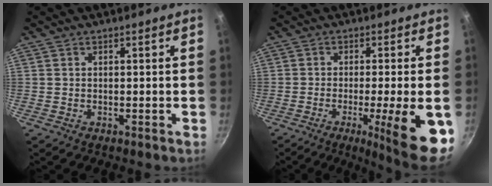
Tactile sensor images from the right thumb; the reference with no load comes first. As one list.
[{"total": 12.7, "force": [-3.8, 1.5, 12.0], "torque": [-0.161, 0.002, -0.050]}]